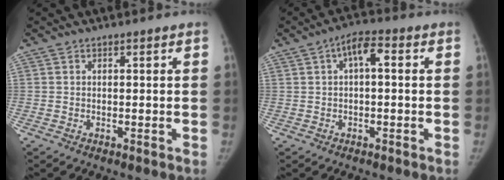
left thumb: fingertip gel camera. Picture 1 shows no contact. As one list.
[{"total": 4.6, "force": [0.8, 2.0, 4.0], "torque": [-0.060, 0.019, 0.006]}]